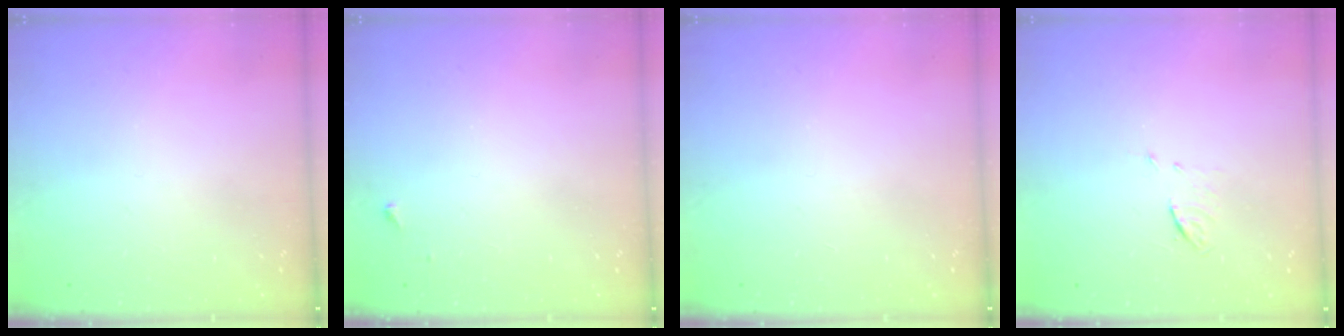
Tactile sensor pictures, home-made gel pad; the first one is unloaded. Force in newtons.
{"total": 3.3, "press": 3.3, "slide": 0.4}
{"total": 0.0}
{"total": 3.9, "press": 3.6, "slide": 1.4}